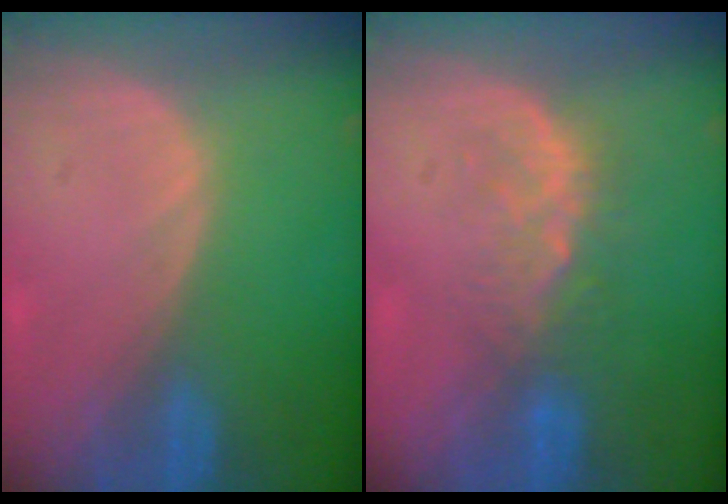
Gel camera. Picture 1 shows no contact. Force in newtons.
{"total": 4.8, "press": 4.3, "slide": 2.1}